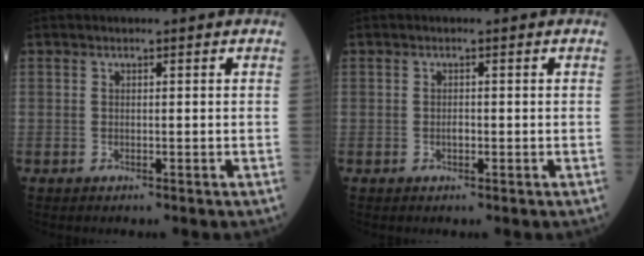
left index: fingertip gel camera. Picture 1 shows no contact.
{"total": 0.8, "force": [-0.2, 0.4, 0.7], "torque": [-0.014, 0.001, -0.004]}